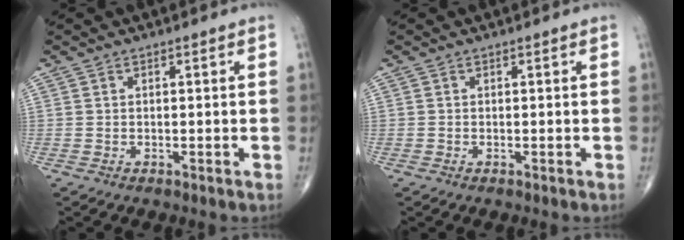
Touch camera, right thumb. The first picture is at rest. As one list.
[{"total": 0.0}]